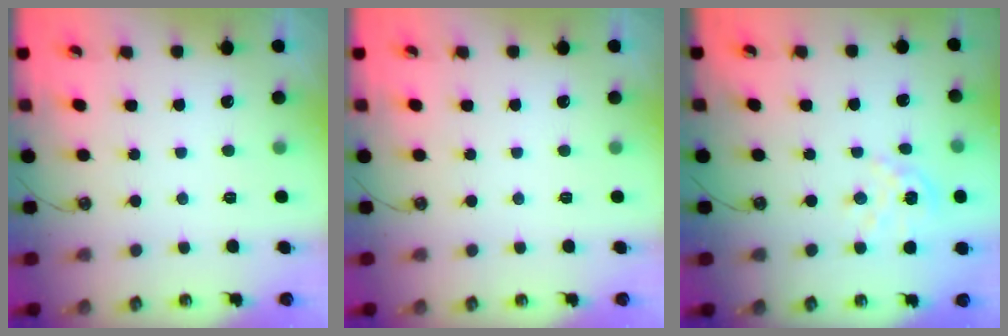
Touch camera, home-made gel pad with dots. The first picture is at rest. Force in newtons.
{"total": 0.0}
{"total": 5.9, "press": 5.9, "slide": 0.5}